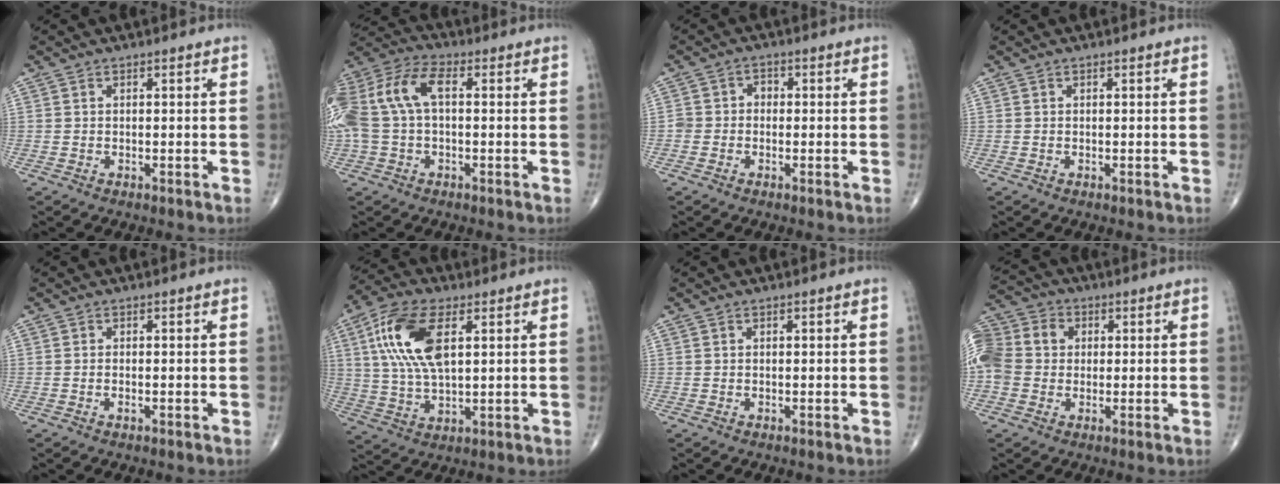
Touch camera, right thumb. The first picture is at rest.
{"total": 14.4, "force": [1.3, 8.1, 11.9], "torque": [-0.276, 0.042, 0.022]}
{"total": 2.7, "force": [-0.6, 2.4, 1.1], "torque": [-0.003, 0.014, -0.016]}
{"total": 0.0}
{"total": 0.6, "force": [-0.2, 0.3, 0.5], "torque": [-0.007, 0.002, -0.002]}
{"total": 14.7, "force": [4.3, 6.9, 12.2], "torque": [-0.252, 0.001, 0.082]}
{"total": 0.0}
{"total": 16.0, "force": [2.3, 13.3, 8.6], "torque": [-0.204, 0.044, 0.042]}